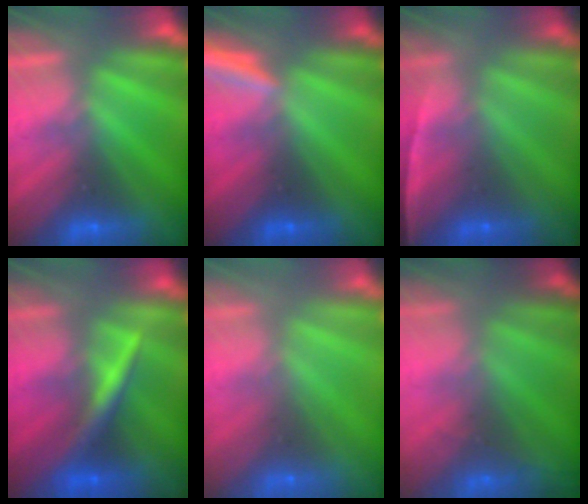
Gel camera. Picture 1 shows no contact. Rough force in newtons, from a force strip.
{"total": 4.8}
{"total": 1.6}
{"total": 2.3}
{"total": 8.9}
{"total": 7.1}